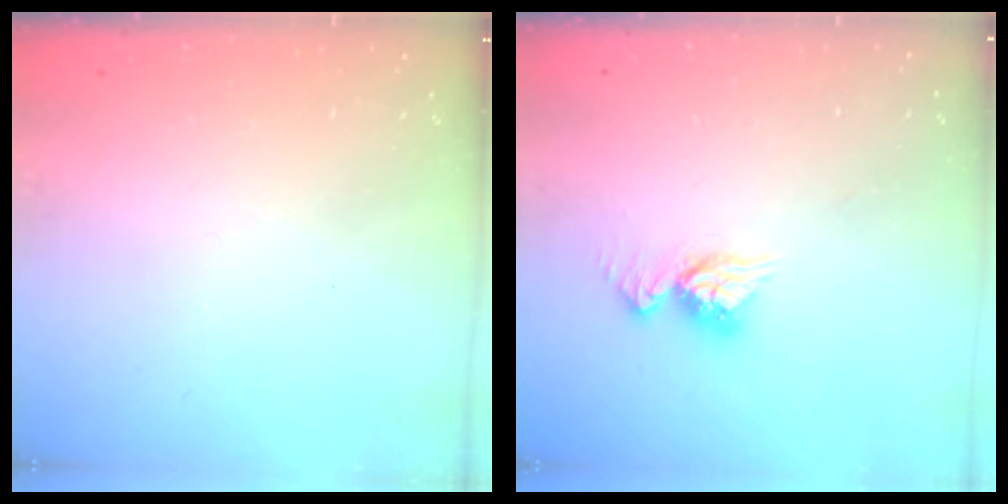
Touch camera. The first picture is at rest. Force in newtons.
{"total": 9.4, "press": 9.4, "slide": 0.9}